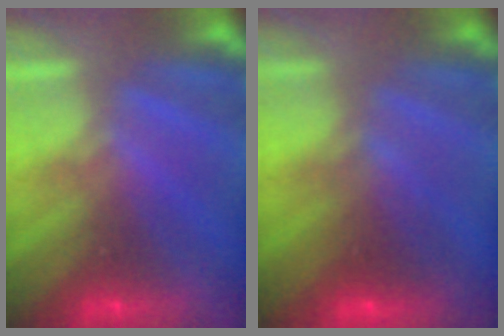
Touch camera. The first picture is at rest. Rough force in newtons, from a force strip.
{"total": 5.8}